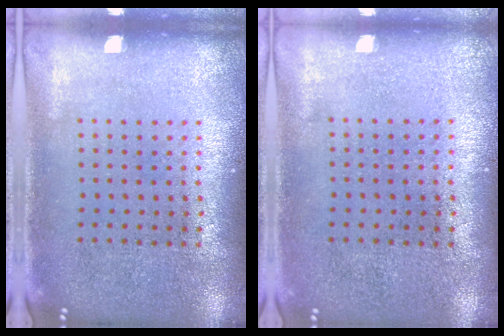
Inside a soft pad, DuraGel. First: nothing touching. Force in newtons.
{"total": 0.0}